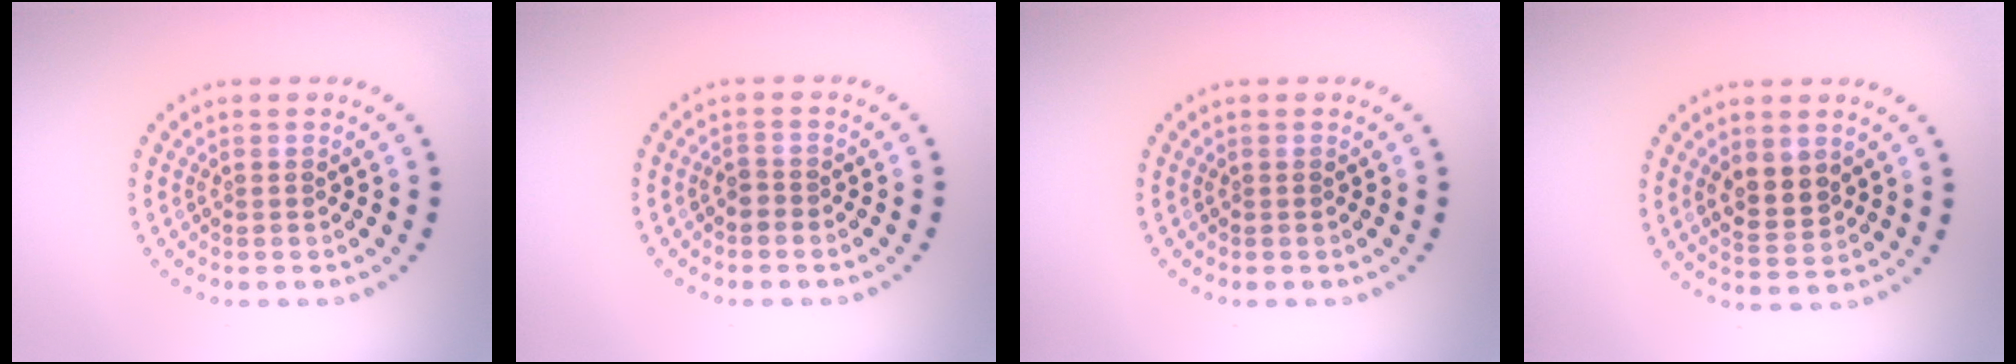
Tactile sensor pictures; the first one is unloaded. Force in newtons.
{"total": 0.8, "press": 0.6, "slide": 0.5}
{"total": 0.0}
{"total": 2.9, "press": 2.8, "slide": 0.8}